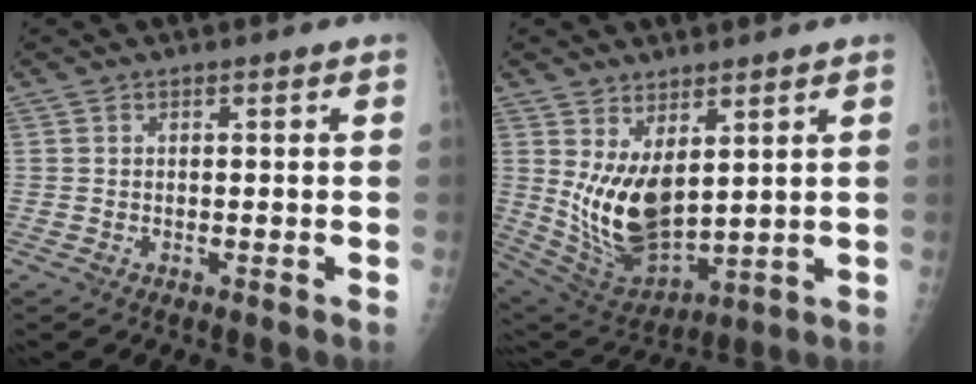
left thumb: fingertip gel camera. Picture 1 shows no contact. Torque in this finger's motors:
{"motor_torque": [0.85, 0.71, 1.33, -0.50, 0.33]}